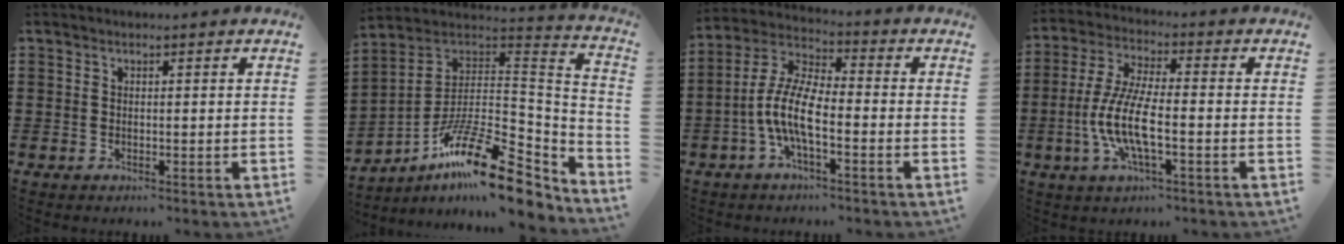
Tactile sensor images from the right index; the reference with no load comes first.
{"total": 17.6, "force": [-11.7, 4.5, 12.4], "torque": [-0.200, 0.027, -0.204]}
{"total": 8.5, "force": [-3.0, 2.7, 7.5], "torque": [-0.190, -0.013, -0.066]}
{"total": 8.8, "force": [-2.7, 2.1, 8.1], "torque": [-0.189, -0.016, -0.059]}